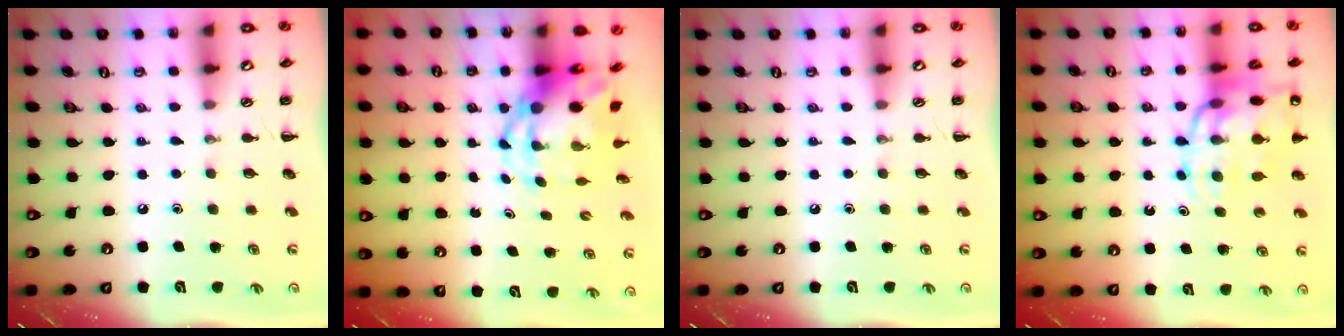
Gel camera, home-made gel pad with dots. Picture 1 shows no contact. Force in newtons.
{"total": 6.2, "press": 6.0, "slide": 1.8}
{"total": 0.0}
{"total": 16.4, "press": 16.0, "slide": 3.3}